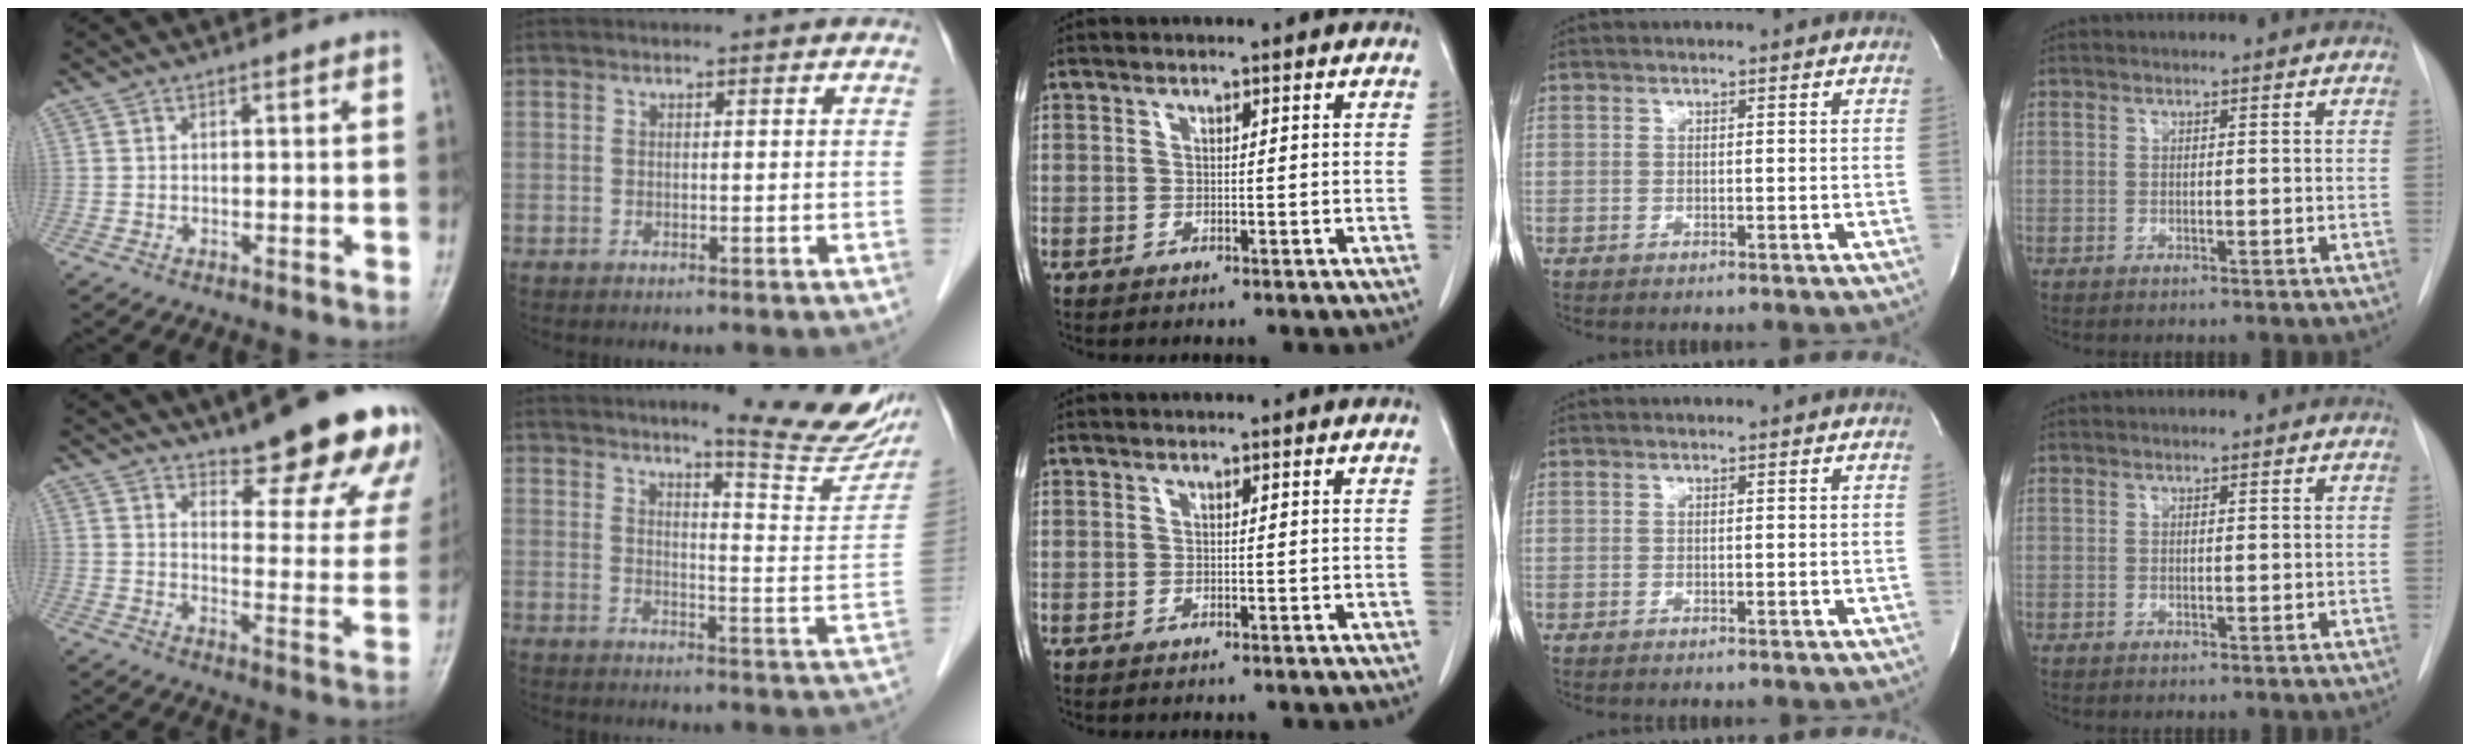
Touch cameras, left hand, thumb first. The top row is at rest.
{"thumb": {"total": 21.3, "force": [15.9, 6.0, 12.8], "torque": [-0.119, -0.089, 0.195]}, "index": {"total": 16.2, "force": [13.4, 1.2, 8.9], "torque": [-0.107, -0.056, 0.159]}}